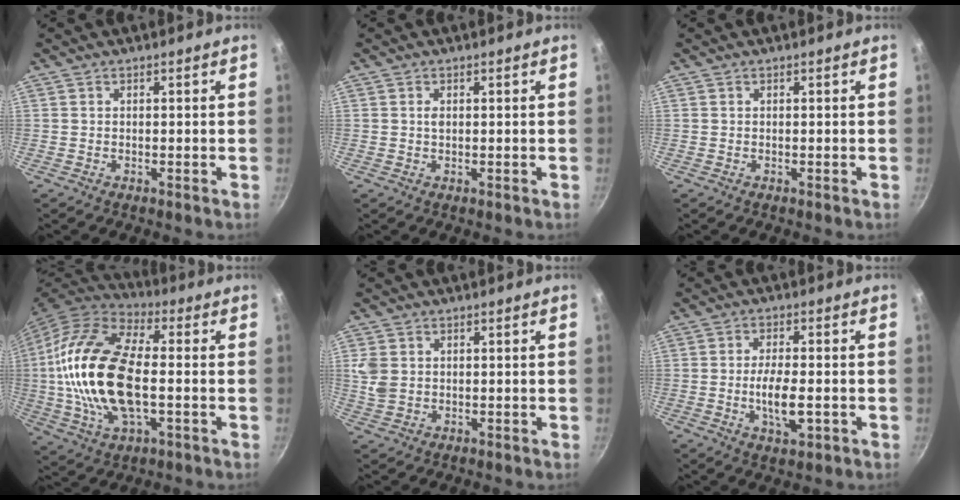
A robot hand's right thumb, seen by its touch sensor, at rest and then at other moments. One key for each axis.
{"total": 0.9, "fx": 0.2, "fy": 0.6, "fz": 0.7, "tx": -0.011, "ty": 0.000, "tz": 0.002}
{"total": 0.0}
{"total": 23.3, "fx": -1.2, "fy": 11.1, "fz": 20.4, "tx": -0.426, "ty": 0.012, "tz": -0.025}
{"total": 4.2, "fx": 0.6, "fy": 3.2, "fz": 2.6, "tx": -0.057, "ty": 0.001, "tz": 0.017}
{"total": 6.8, "fx": -1.4, "fy": 2.9, "fz": 6.0, "tx": -0.106, "ty": -0.001, "tz": -0.022}